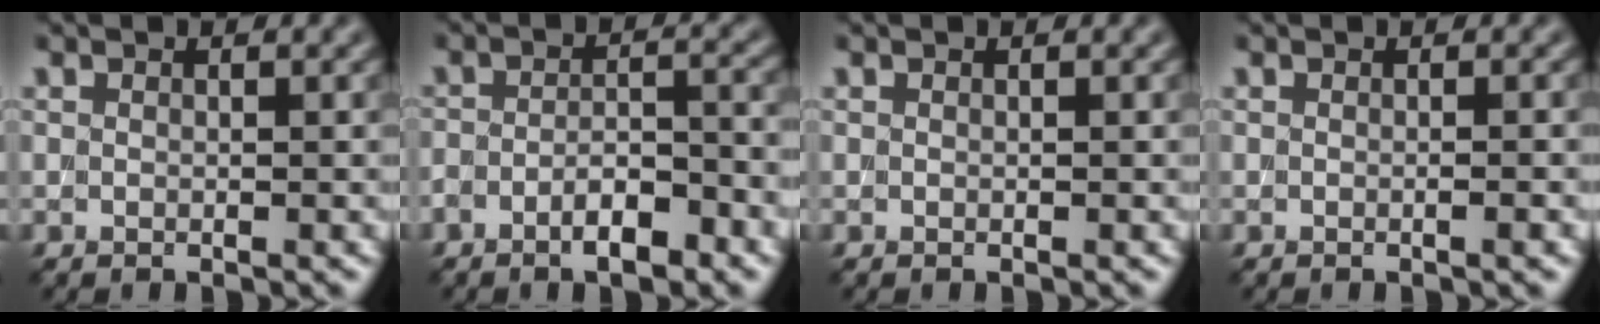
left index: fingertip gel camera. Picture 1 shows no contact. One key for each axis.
{"total": 4.1, "fx": -2.4, "fy": 1.3, "fz": 3.1, "tx": -0.055, "ty": 0.004, "tz": -0.041}
{"total": 0.0}
{"total": 1.6, "fx": 0.0, "fy": 0.7, "fz": 1.4, "tx": -0.004, "ty": -0.003, "tz": -0.009}